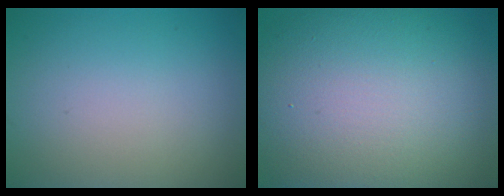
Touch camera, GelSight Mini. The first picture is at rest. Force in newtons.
{"total": 16.3, "press": 16.3, "slide": 0.7}